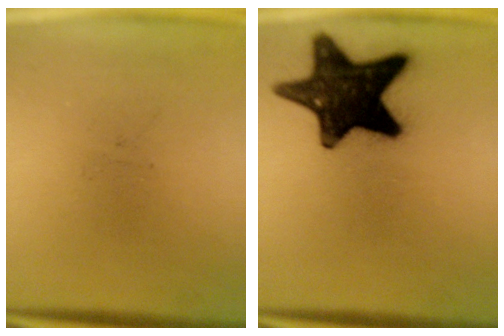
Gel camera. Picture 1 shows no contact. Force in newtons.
{"total": 18.2}